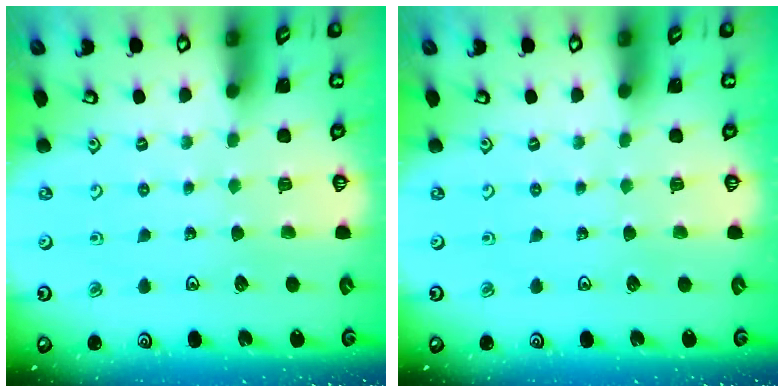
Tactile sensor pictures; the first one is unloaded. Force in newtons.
{"total": 0.0}